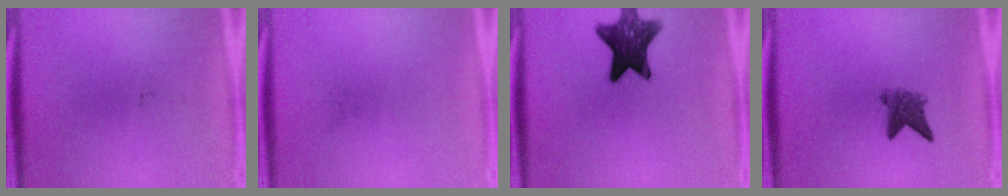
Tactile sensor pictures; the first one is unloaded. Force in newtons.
{"total": 0.0}
{"total": 11.5}
{"total": 4.0}